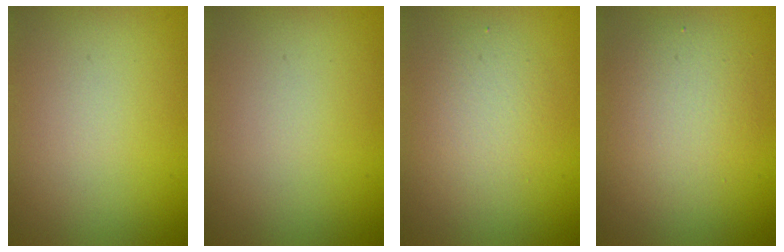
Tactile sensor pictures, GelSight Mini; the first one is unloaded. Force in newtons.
{"total": 0.0}
{"total": 2.8, "press": 2.8, "slide": 0.2}
{"total": 3.8, "press": 3.8, "slide": 0.3}